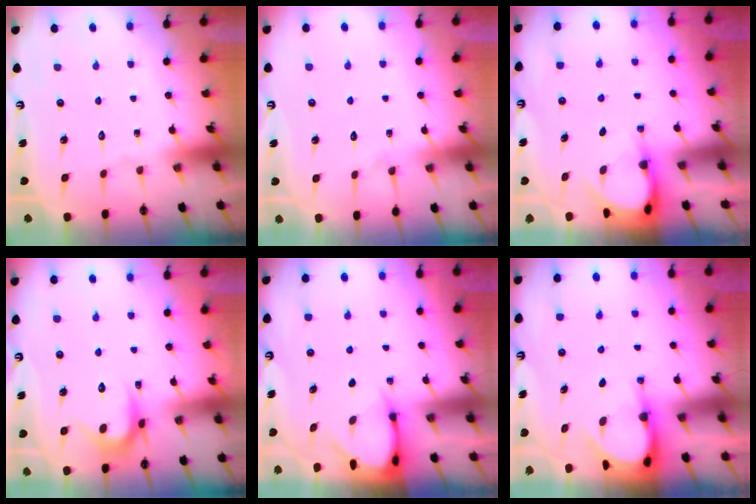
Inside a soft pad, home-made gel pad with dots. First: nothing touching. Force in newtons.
{"total": 5.7, "press": 5.7, "slide": 0.6}
{"total": 3.7, "press": 3.7, "slide": 0.3}
{"total": 7.9, "press": 7.9, "slide": 0.6}
{"total": 3.5, "press": 3.5, "slide": 0.3}
{"total": 4.8, "press": 4.8, "slide": 0.1}